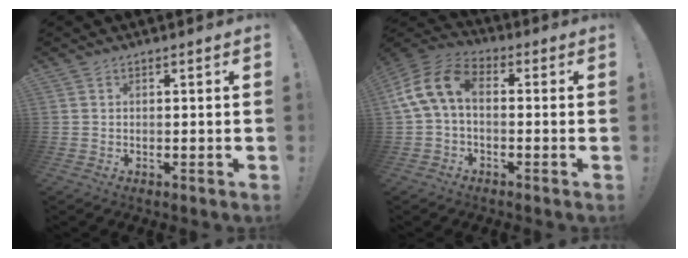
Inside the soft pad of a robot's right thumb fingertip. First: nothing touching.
{"total": 11.4, "force": [0.9, 6.9, 9.0], "torque": [-0.185, 0.016, 0.022]}